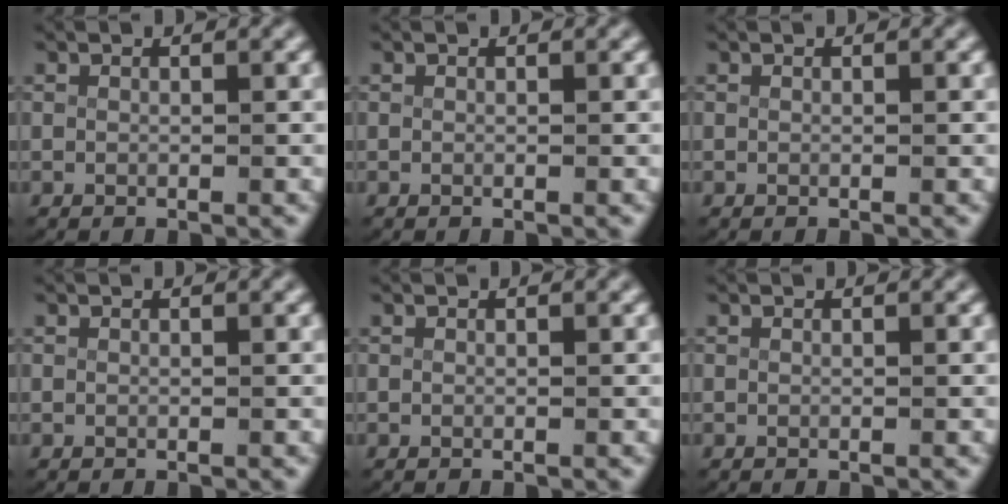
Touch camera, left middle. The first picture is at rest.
{"total": 0.0}
{"total": 0.0}
{"total": 0.0}
{"total": 0.0}
{"total": 0.0}